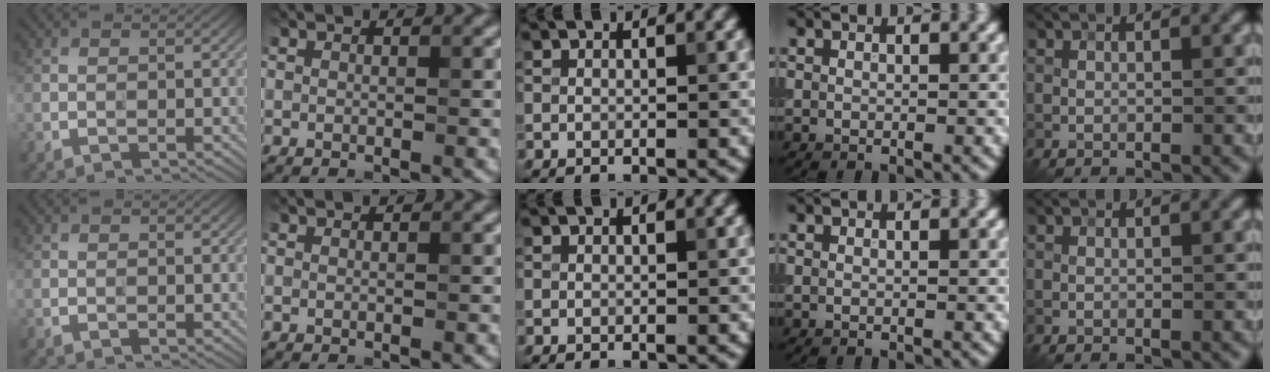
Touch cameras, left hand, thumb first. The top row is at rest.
{}